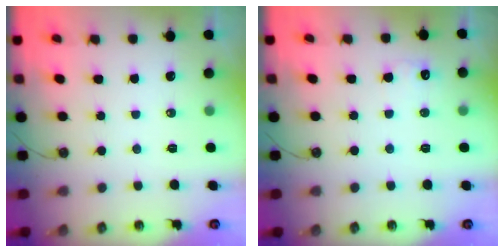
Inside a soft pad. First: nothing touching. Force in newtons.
{"total": 5.8, "press": 5.7, "slide": 1.3}